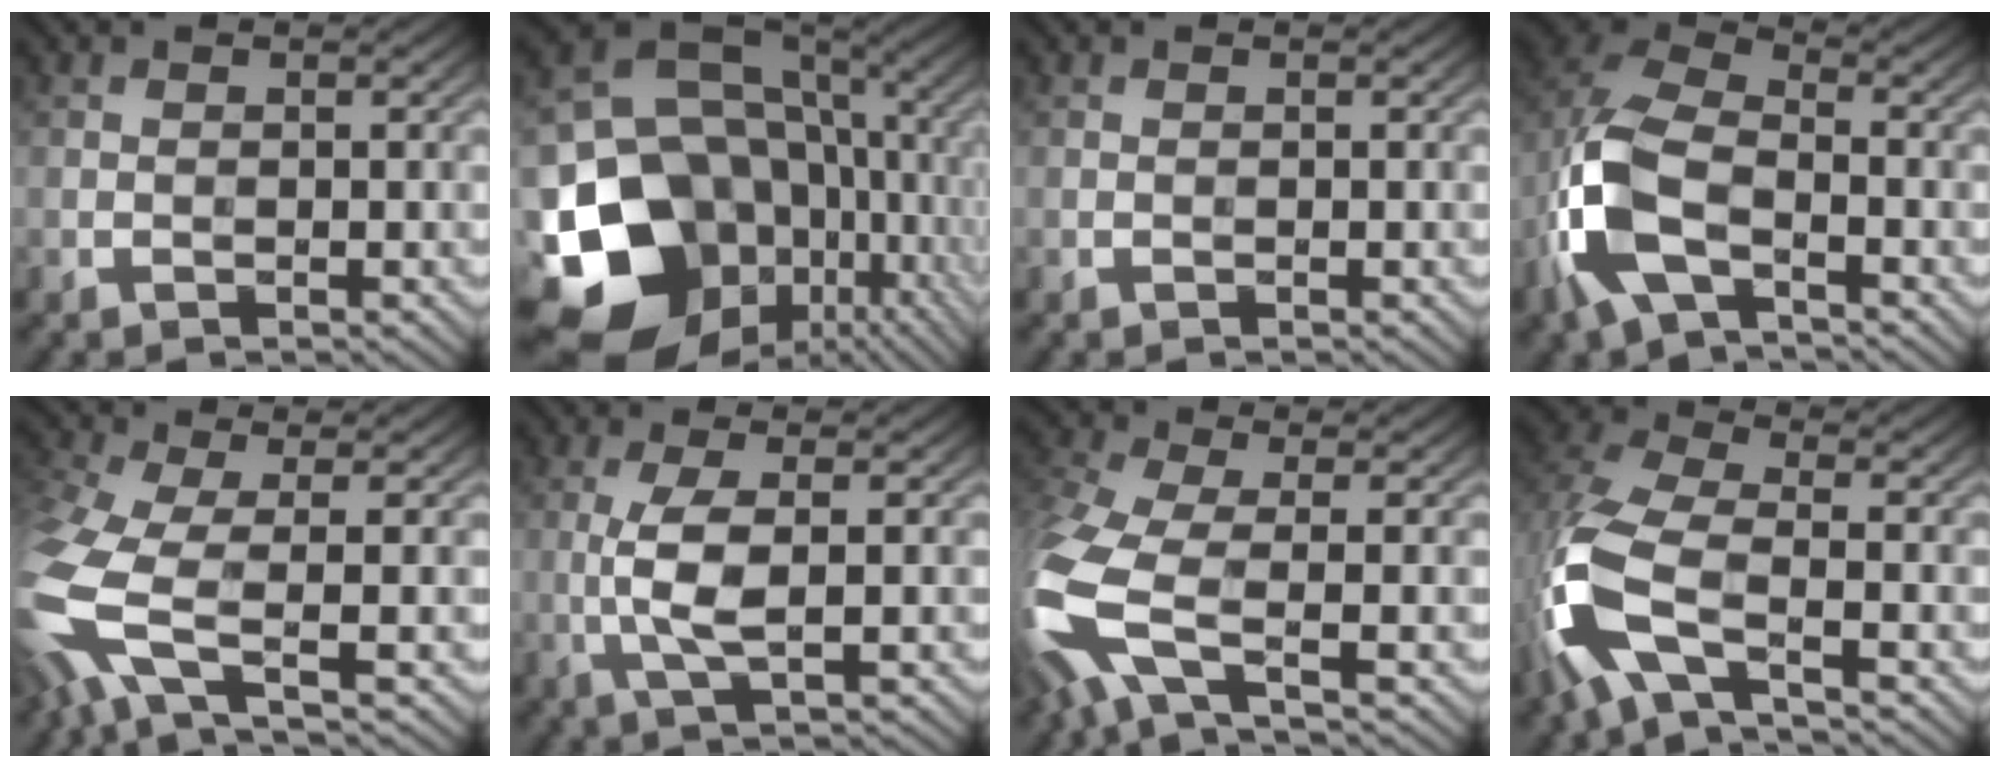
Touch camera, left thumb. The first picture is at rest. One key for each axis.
{"total": 20.9, "fx": -7.9, "fy": 16.3, "fz": 10.4, "tx": -0.247, "ty": -0.039, "tz": -0.102}
{"total": 0.0}
{"total": 10.6, "fx": -3.7, "fy": 5.8, "fz": 8.1, "tx": -0.209, "ty": -0.011, "tz": -0.083}
{"total": 9.9, "fx": -2.5, "fy": 3.5, "fz": 9.0, "tx": -0.242, "ty": -0.020, "tz": -0.057}
{"total": 4.5, "fx": 0.1, "fy": 0.6, "fz": 4.4, "tx": -0.102, "ty": 0.004, "tz": -0.003}
{"total": 11.1, "fx": -3.2, "fy": 4.2, "fz": 9.7, "tx": -0.273, "ty": -0.020, "tz": -0.070}
{"total": 11.2, "fx": -3.6, "fy": 4.7, "fz": 9.5, "tx": -0.248, "ty": -0.015, "tz": -0.084}